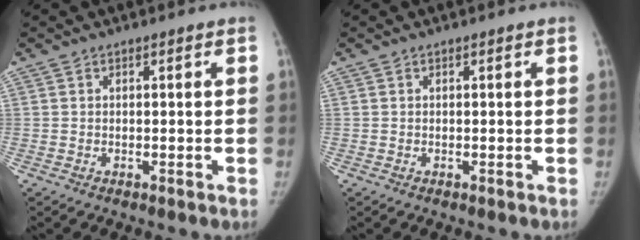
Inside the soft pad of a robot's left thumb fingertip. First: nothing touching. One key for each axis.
{"total": 0.0}